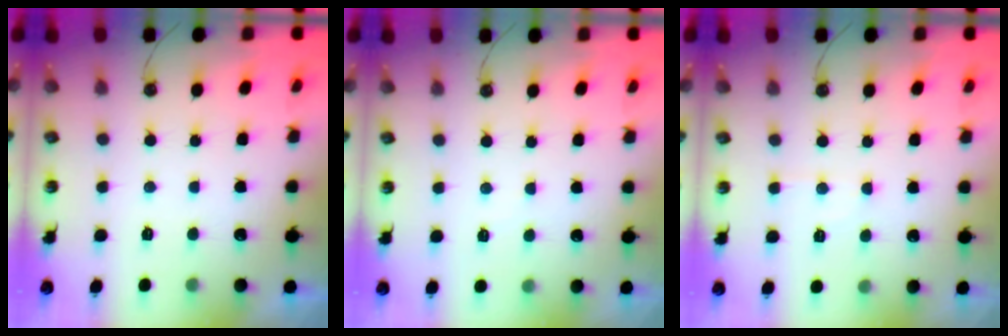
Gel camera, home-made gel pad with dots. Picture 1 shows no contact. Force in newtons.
{"total": 2.4, "press": 2.4, "slide": 0.4}
{"total": 6.1, "press": 6.0, "slide": 0.9}